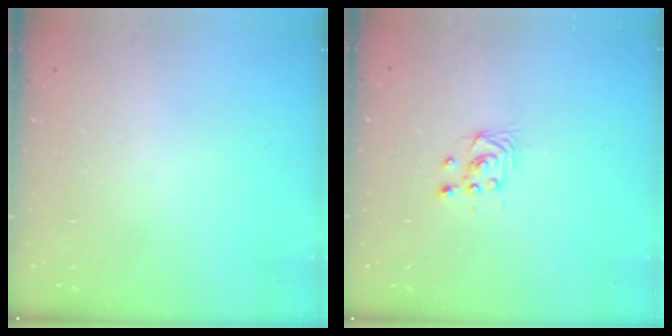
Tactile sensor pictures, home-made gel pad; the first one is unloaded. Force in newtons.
{"total": 2.9, "press": 2.6, "slide": 1.3}